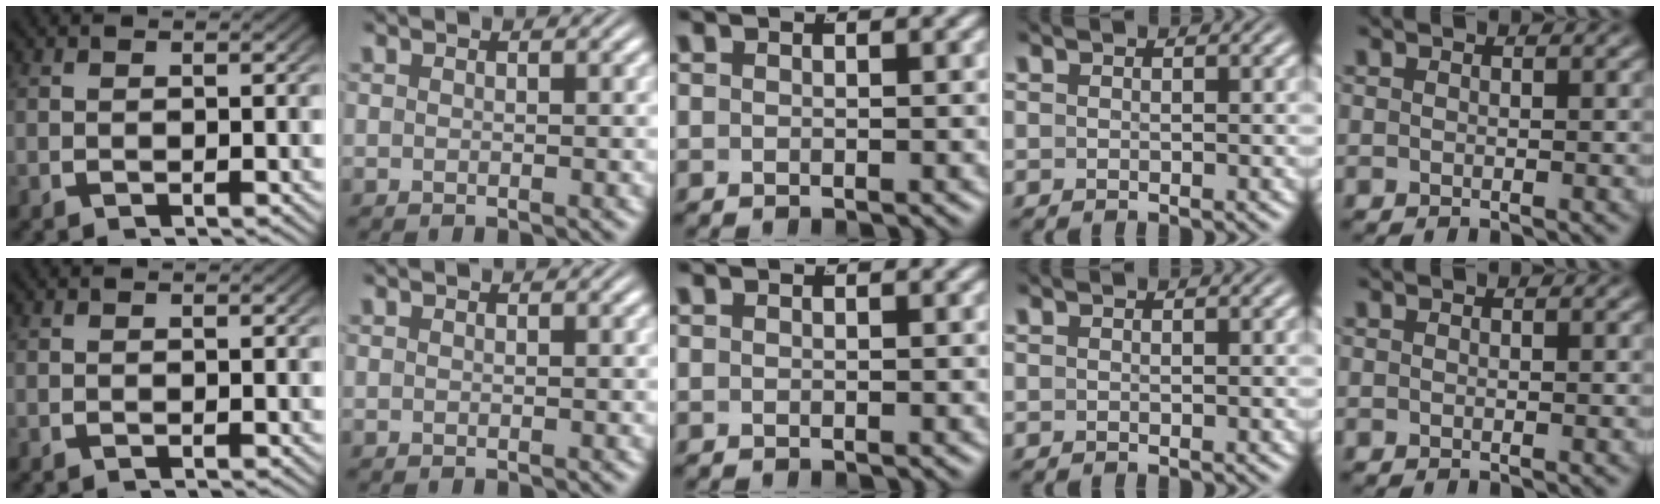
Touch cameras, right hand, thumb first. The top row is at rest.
{}